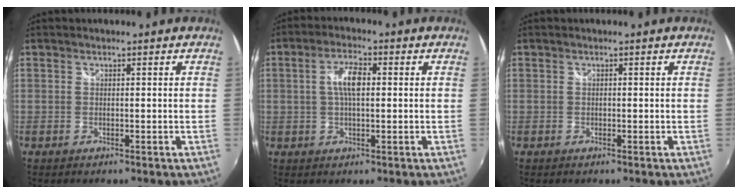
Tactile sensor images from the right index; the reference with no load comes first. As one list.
[{"total": 5.2, "force": [0.7, 1.9, 4.8], "torque": [-0.092, 0.011, 0.010]}, {"total": 0.0}]